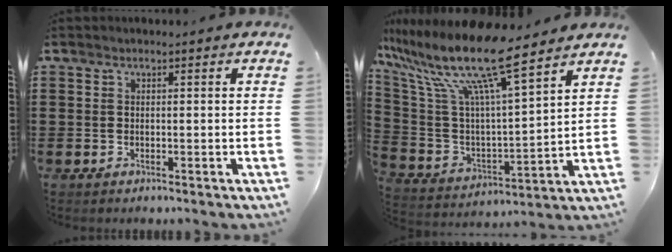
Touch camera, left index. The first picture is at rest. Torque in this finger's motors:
{"motor_torque": [2.12, -0.01, 1.05, 0.21]}